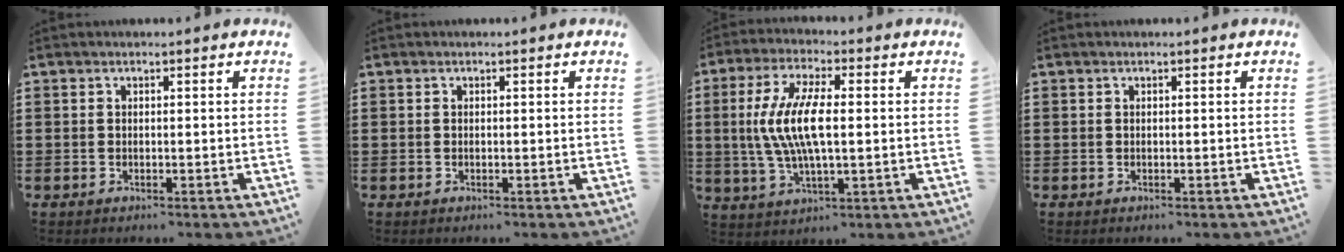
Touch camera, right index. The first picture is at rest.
{"total": 0.0}
{"total": 10.0, "force": [0.3, 3.2, 9.4], "torque": [-0.213, -0.007, -0.005]}
{"total": 0.0}